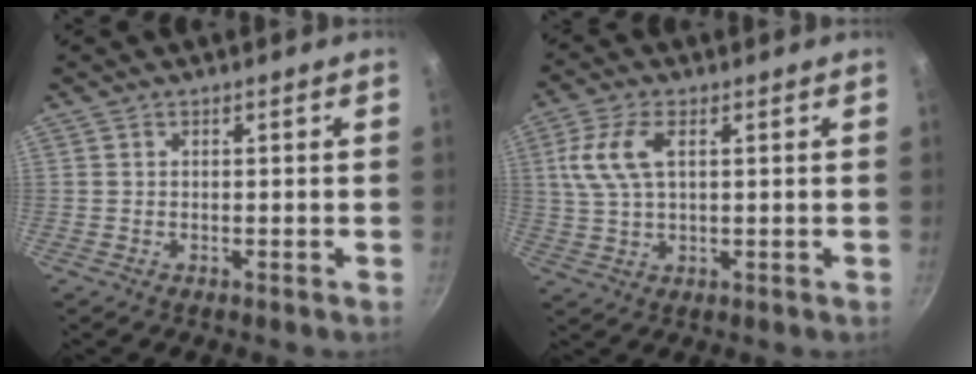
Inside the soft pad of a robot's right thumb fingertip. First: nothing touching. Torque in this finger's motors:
{"motor_torque": [0.75, 2.45, 0.91, 0.20, 0.13]}